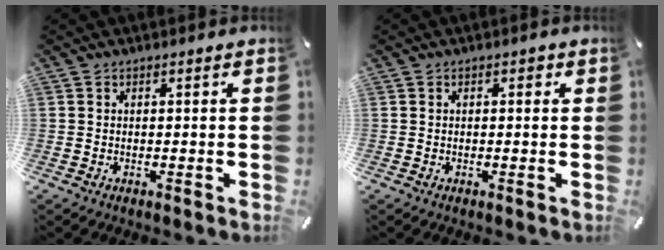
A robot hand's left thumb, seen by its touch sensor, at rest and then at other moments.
{"total": 1.1, "force": [0.2, 0.7, 0.8], "torque": [-0.009, 0.003, -0.001]}